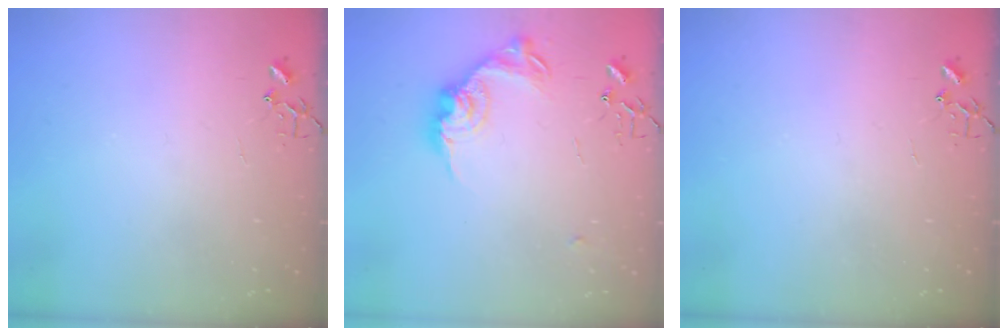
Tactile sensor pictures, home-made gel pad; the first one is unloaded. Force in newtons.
{"total": 15.6, "press": 15.6, "slide": 0.7}
{"total": 0.0}